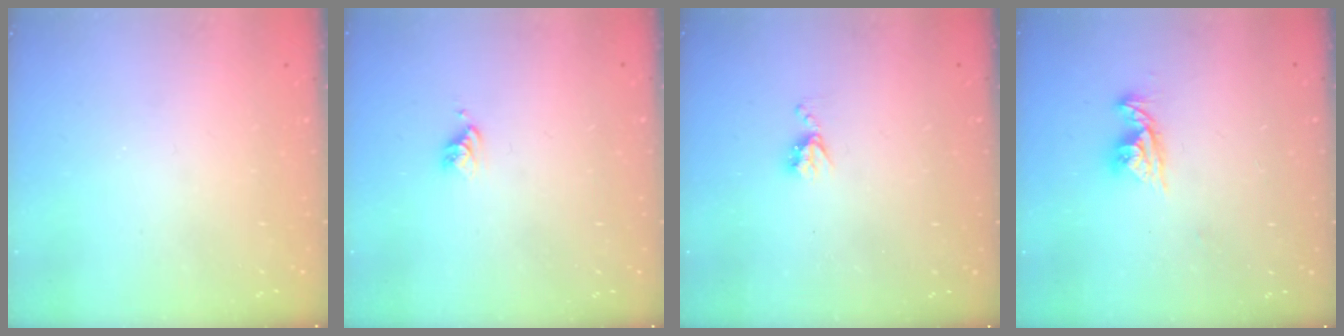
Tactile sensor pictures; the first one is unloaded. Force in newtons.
{"total": 3.5, "press": 3.5, "slide": 0.4}
{"total": 4.2, "press": 4.2, "slide": 0.4}
{"total": 8.3, "press": 8.3, "slide": 0.9}